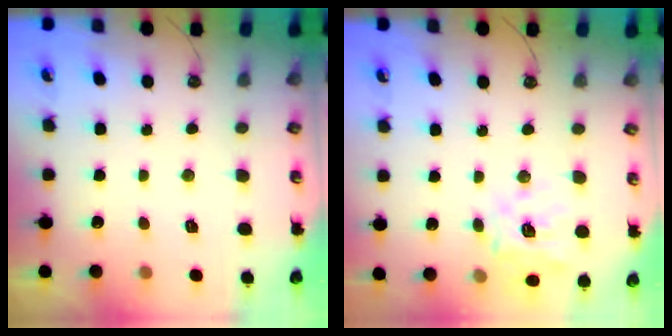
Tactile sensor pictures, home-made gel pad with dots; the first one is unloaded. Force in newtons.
{"total": 16.0, "press": 15.9, "slide": 2.0}